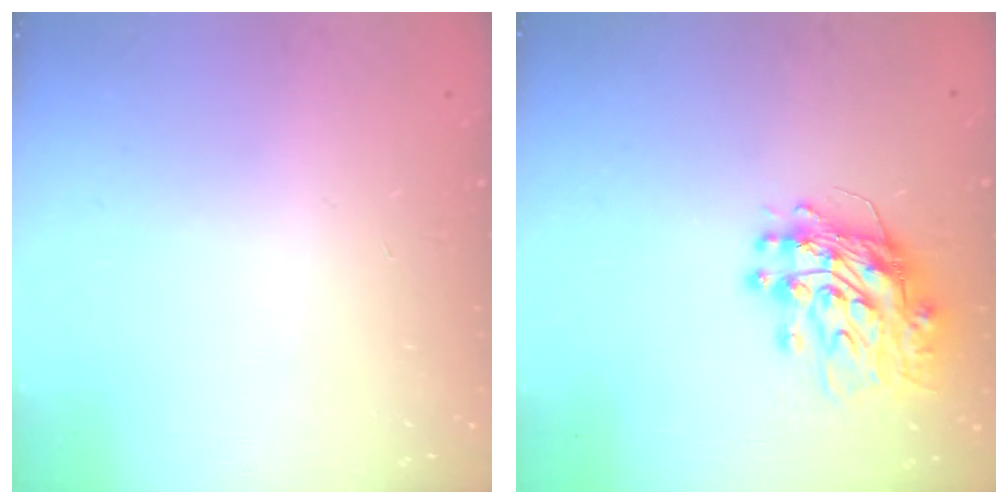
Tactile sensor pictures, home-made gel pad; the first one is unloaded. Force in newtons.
{"total": 12.9, "press": 12.8, "slide": 1.3}